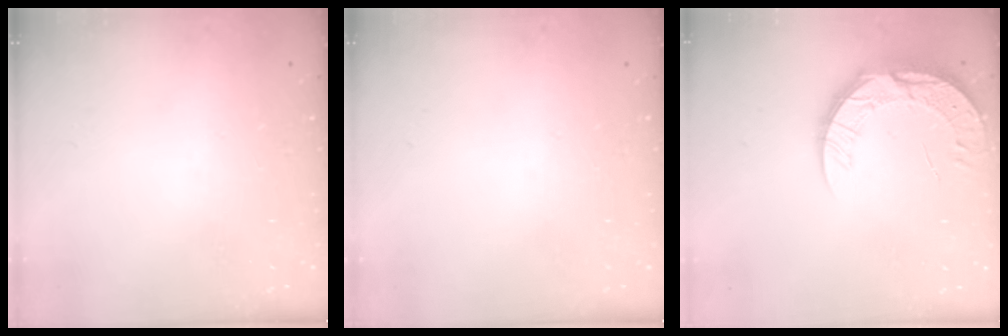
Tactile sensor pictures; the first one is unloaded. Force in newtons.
{"total": 0.0}
{"total": 13.0, "press": 12.9, "slide": 1.0}